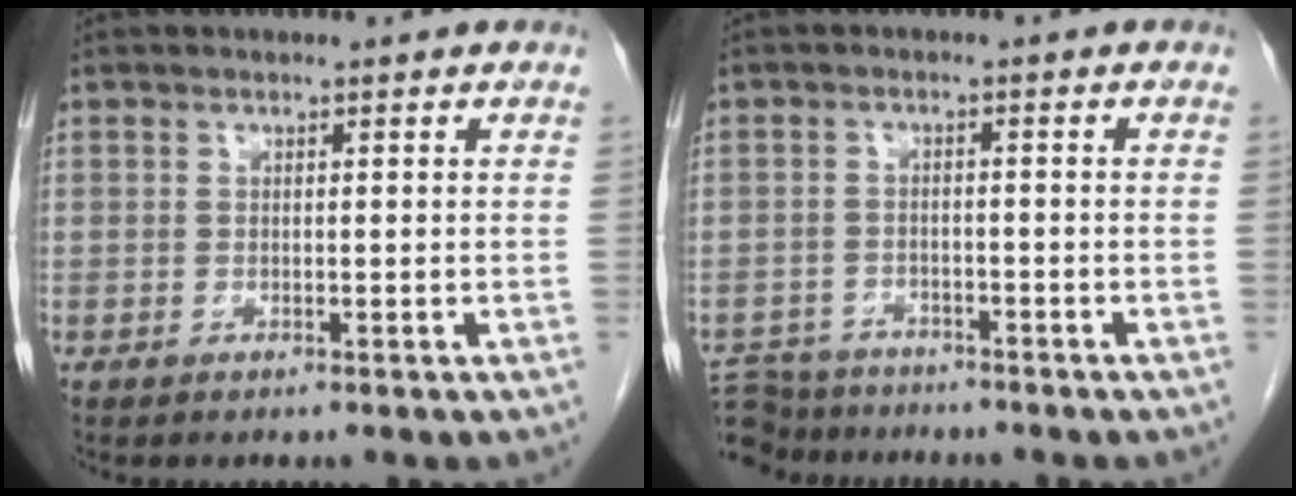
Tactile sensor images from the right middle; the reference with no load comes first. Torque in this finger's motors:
{"motor_torque": [-0.13, -0.10, 0.10, 0.00]}